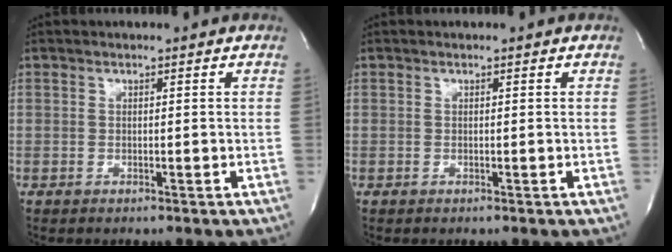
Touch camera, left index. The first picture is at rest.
{"total": 0.0}